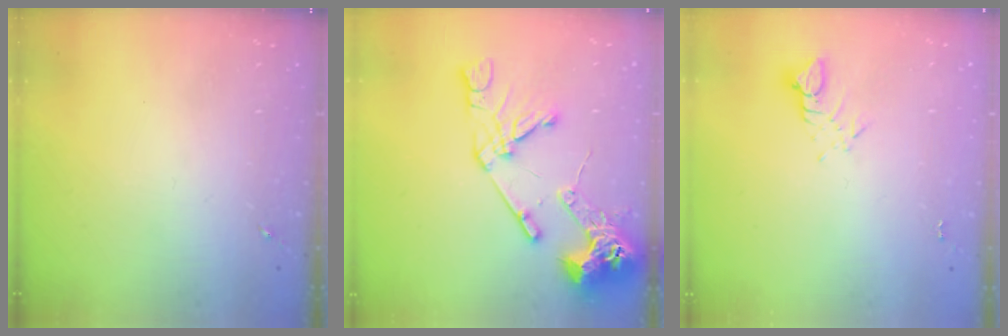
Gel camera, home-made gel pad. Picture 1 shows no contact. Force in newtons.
{"total": 19.7, "press": 19.5, "slide": 2.6}
{"total": 3.1, "press": 3.1, "slide": 0.2}